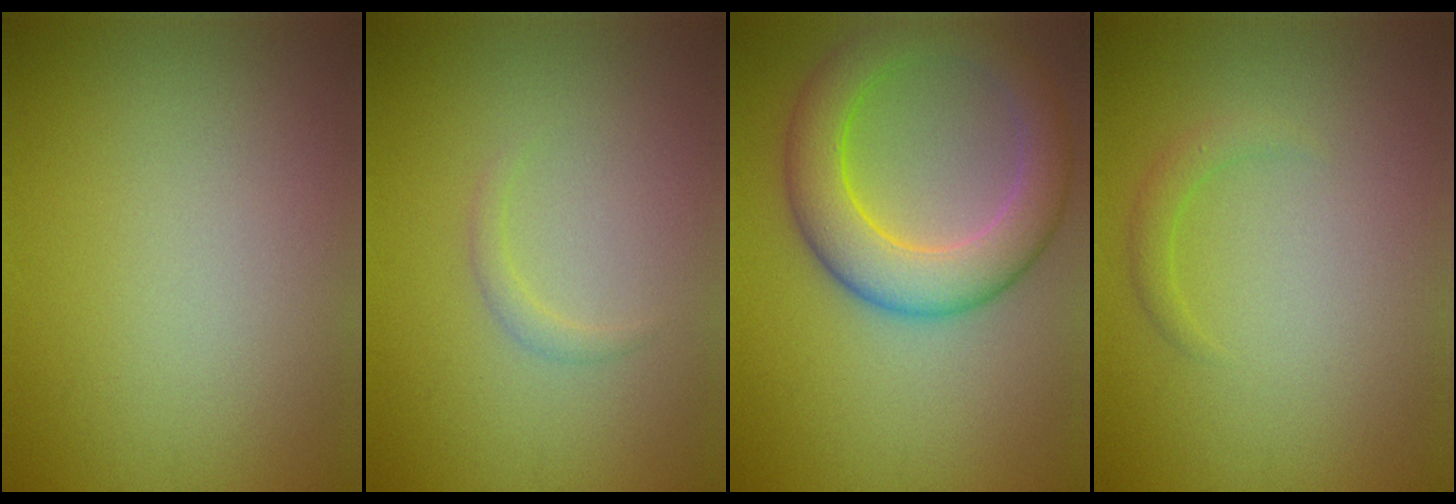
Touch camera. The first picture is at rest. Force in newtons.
{"total": 0.9, "press": 0.9, "slide": 0.1}
{"total": 7.1, "press": 7.1, "slide": 0.2}
{"total": 1.3, "press": 1.3, "slide": 0.1}